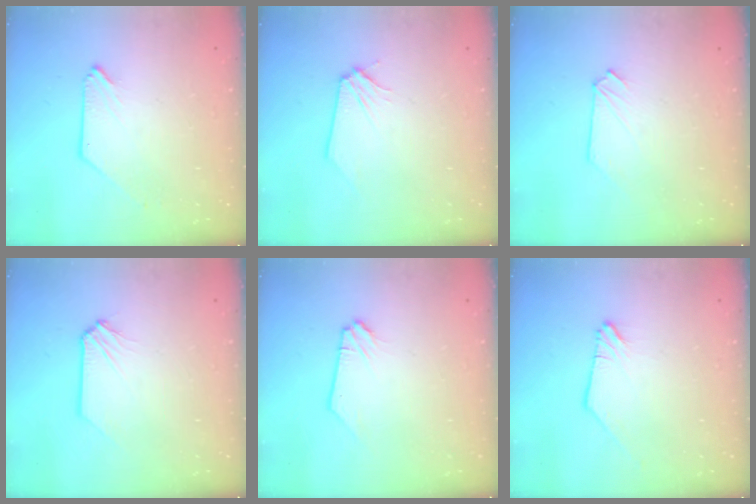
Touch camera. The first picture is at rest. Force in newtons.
{"total": 0.0}
{"total": 0.0}
{"total": 0.6, "press": 0.6, "slide": 0.0}
{"total": 0.0}
{"total": 0.0}